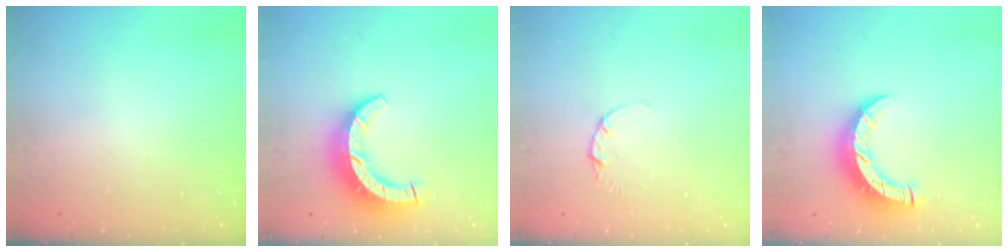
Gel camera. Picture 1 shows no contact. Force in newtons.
{"total": 9.6, "press": 9.6, "slide": 1.0}
{"total": 1.3, "press": 1.3, "slide": 0.2}
{"total": 8.9, "press": 8.9, "slide": 0.8}